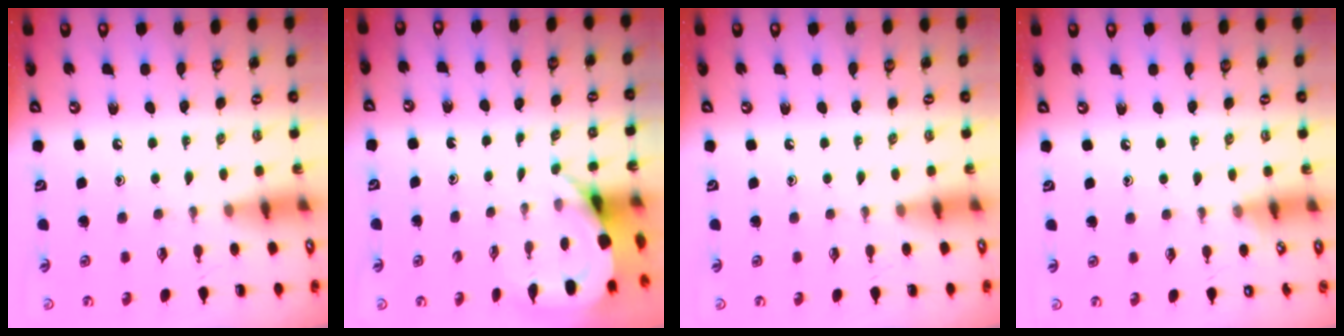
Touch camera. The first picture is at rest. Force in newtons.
{"total": 3.9, "press": 3.9, "slide": 0.2}
{"total": 0.0}
{"total": 2.9, "press": 2.9, "slide": 0.4}